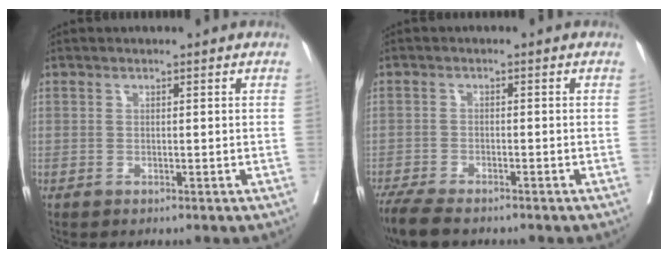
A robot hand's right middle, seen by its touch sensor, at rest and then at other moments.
{"total": 6.4, "force": [-5.2, 1.5, 3.3], "torque": [-0.056, -0.014, -0.087]}